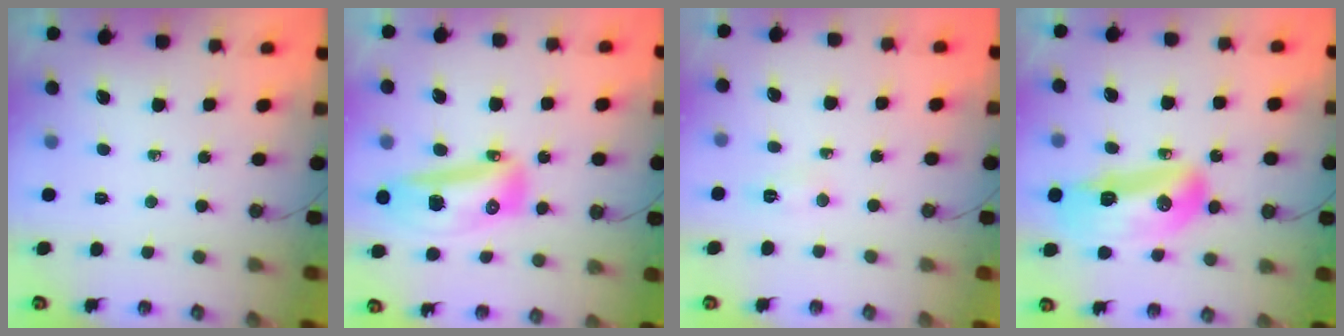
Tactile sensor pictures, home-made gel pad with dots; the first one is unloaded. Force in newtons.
{"total": 14.3, "press": 14.0, "slide": 3.3}
{"total": 4.6, "press": 3.9, "slide": 2.6}
{"total": 17.0, "press": 16.8, "slide": 2.1}